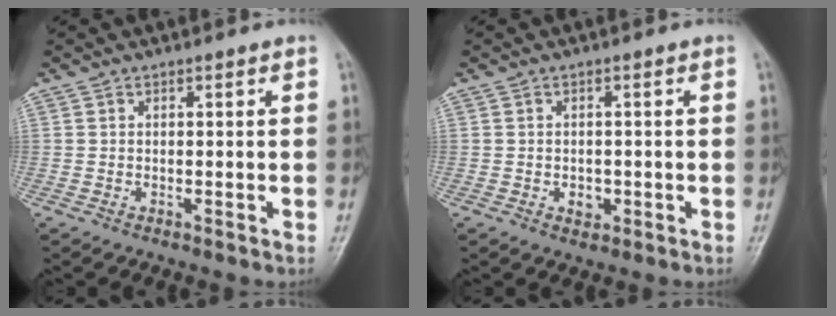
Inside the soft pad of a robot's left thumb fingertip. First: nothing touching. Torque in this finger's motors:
{"motor_torque": [-0.06, 0.06, 0.05, 0.04, 0.00]}